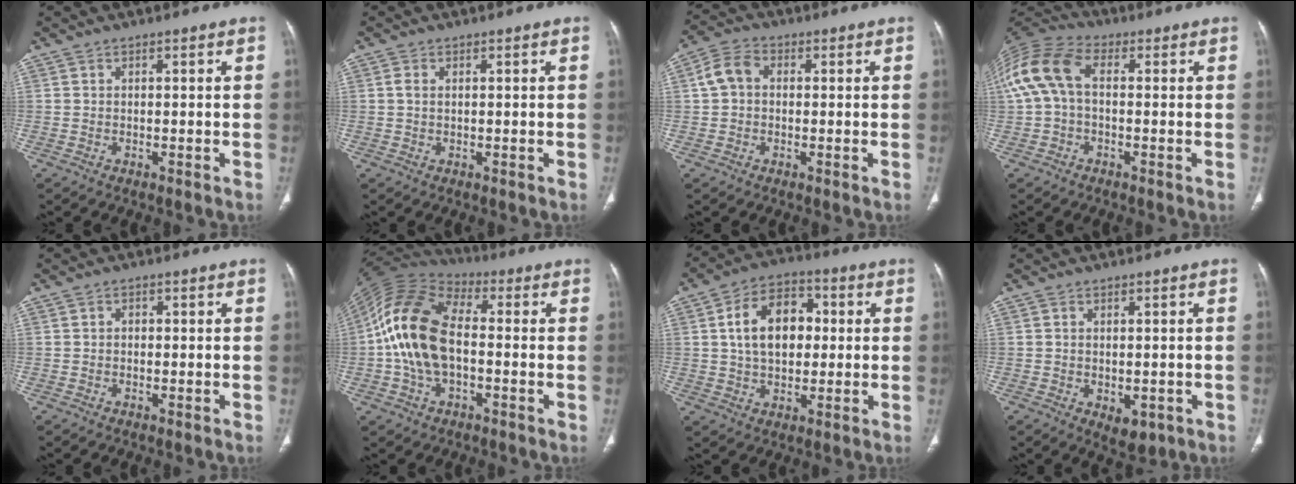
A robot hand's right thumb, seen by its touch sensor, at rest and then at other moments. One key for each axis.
{"total": 1.5, "fx": 0.3, "fy": 0.9, "fz": 1.2, "tx": -0.026, "ty": 0.002, "tz": 0.005}
{"total": 5.4, "fx": 0.4, "fy": 4.1, "fz": 3.4, "tx": -0.064, "ty": 0.019, "tz": 0.001}
{"total": 12.3, "fx": 1.0, "fy": 7.6, "fz": 9.5, "tx": -0.205, "ty": 0.036, "tz": 0.009}
{"total": 1.0, "fx": 0.0, "fy": 0.9, "fz": 0.6, "tx": -0.003, "ty": 0.004, "tz": -0.004}
{"total": 16.8, "fx": -1.0, "fy": 9.9, "fz": 13.5, "tx": -0.268, "ty": 0.030, "tz": -0.025}
{"total": 12.8, "fx": 1.8, "fy": 8.6, "fz": 9.3, "tx": -0.130, "ty": 0.015, "tz": 0.024}
{"total": 4.5, "fx": -1.2, "fy": 2.8, "fz": 3.3, "tx": -0.037, "ty": -0.001, "tz": -0.002}